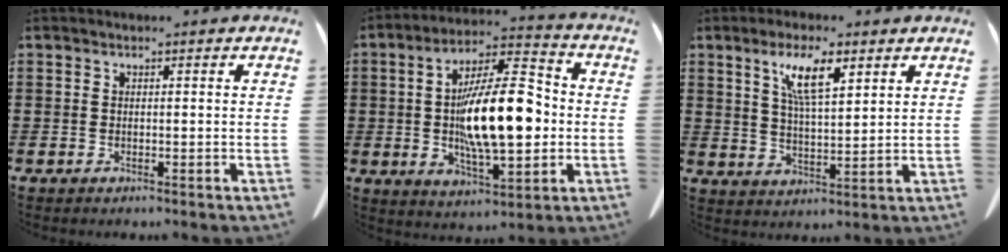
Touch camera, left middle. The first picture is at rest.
{"total": 16.1, "force": [-0.6, 6.3, 14.8], "torque": [-0.261, 0.001, -0.010]}
{"total": 7.7, "force": [4.4, 2.1, 6.0], "torque": [-0.120, 0.002, 0.074]}